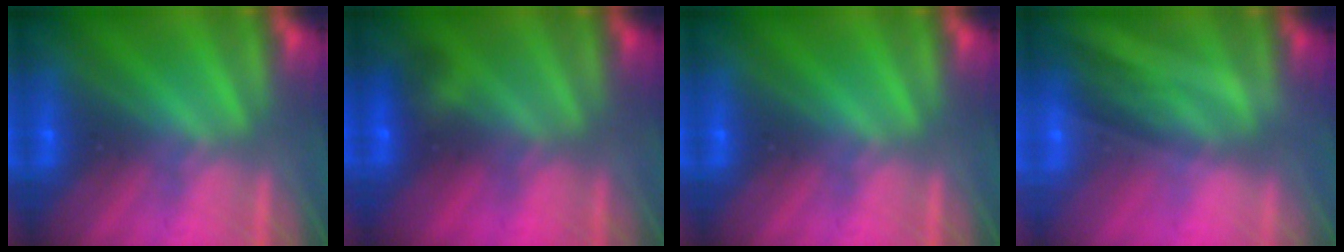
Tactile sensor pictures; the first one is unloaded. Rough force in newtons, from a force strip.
{"total": 2.3}
{"total": 0.0}
{"total": 2.1}